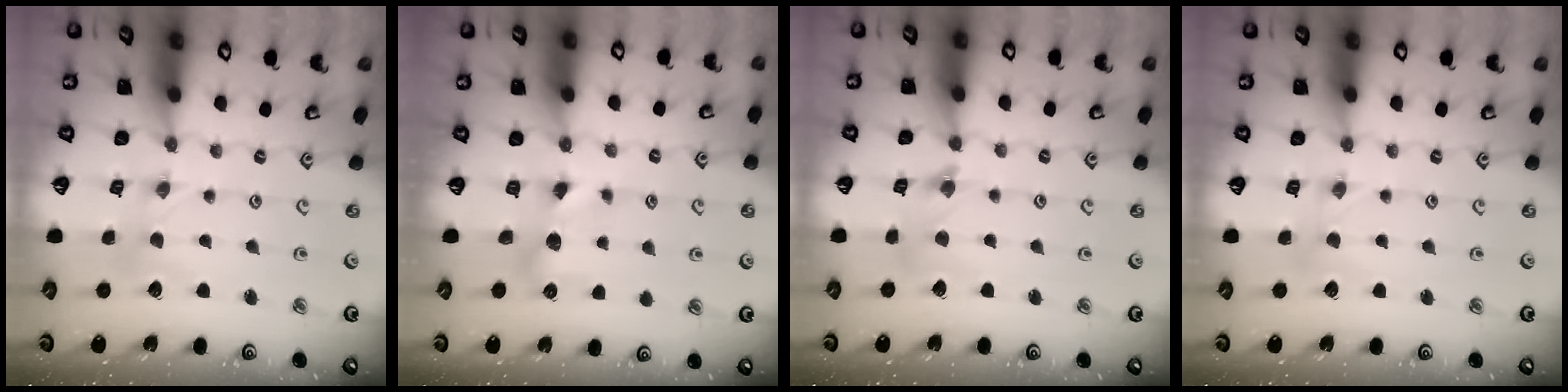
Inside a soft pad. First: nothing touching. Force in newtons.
{"total": 6.6, "press": 6.5, "slide": 0.7}
{"total": 3.1, "press": 3.1, "slide": 0.4}
{"total": 2.9, "press": 2.9, "slide": 0.6}